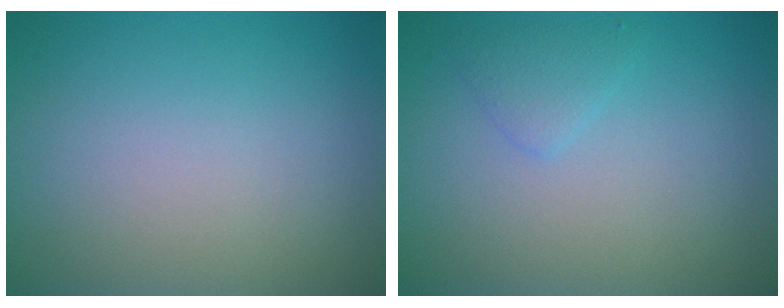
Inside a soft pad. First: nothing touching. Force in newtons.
{"total": 1.3, "press": 1.3, "slide": 0.1}